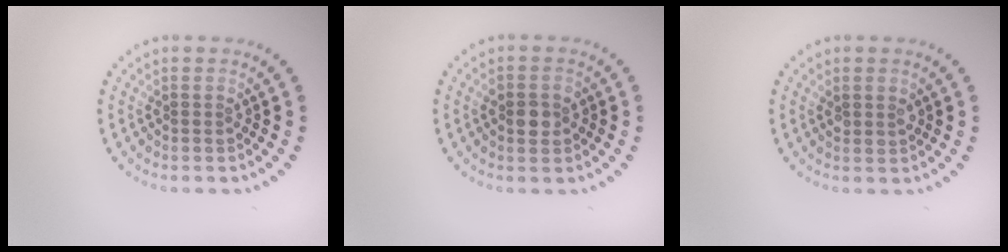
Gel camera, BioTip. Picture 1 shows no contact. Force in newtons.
{"total": 2.6, "press": 2.6, "slide": 0.3}
{"total": 1.4, "press": 1.3, "slide": 0.5}